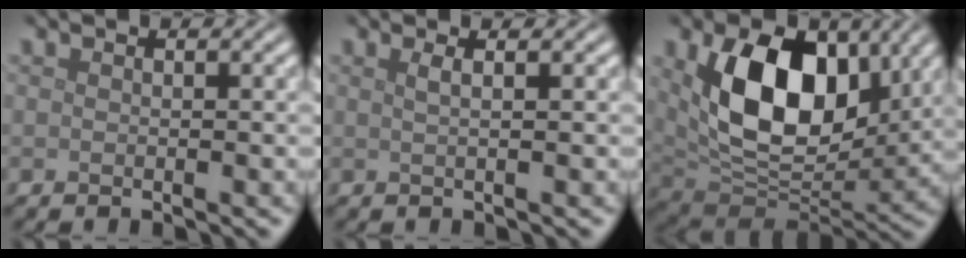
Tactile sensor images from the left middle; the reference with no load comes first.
{"total": 1.7, "force": [0.6, 0.7, 1.4], "torque": [-0.014, 0.002, -0.002]}
{"total": 12.3, "force": [3.2, 7.7, 9.0], "torque": [-0.159, -0.015, 0.062]}